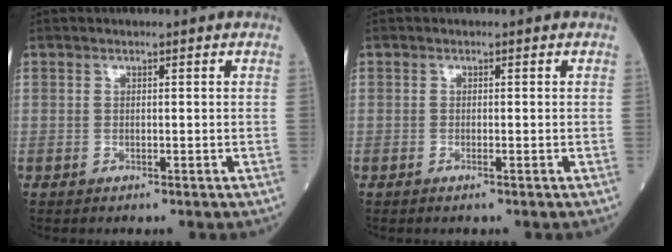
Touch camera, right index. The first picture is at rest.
{"total": 0.5, "force": [-0.3, -0.1, 0.4], "torque": [-0.009, 0.000, -0.006]}